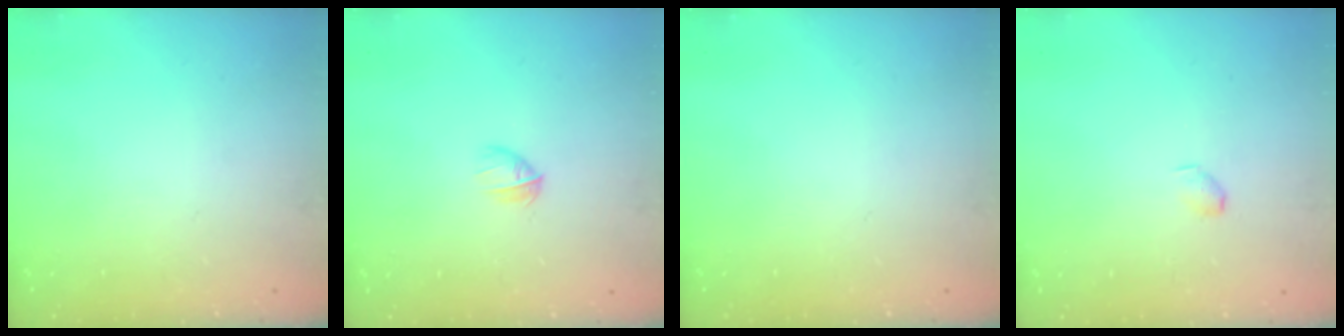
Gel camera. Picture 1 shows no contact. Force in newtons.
{"total": 3.1, "press": 3.0, "slide": 0.9}
{"total": 0.0}
{"total": 2.9, "press": 2.9, "slide": 0.5}